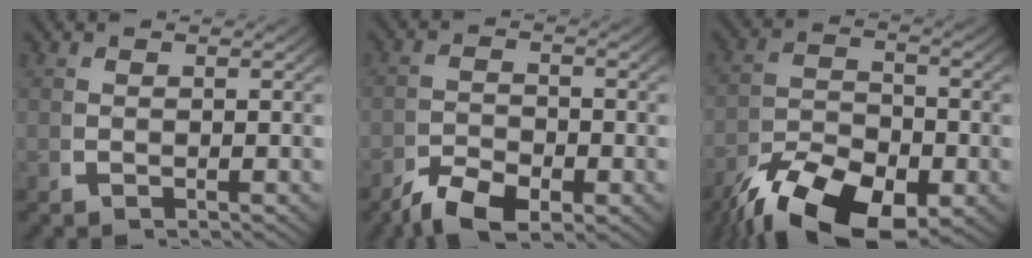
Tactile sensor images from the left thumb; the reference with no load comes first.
{"total": 4.3, "force": [-2.9, 2.3, 2.3], "torque": [-0.037, -0.013, -0.054]}
{"total": 10.3, "force": [-6.0, 5.7, 6.2], "torque": [-0.098, -0.033, -0.087]}